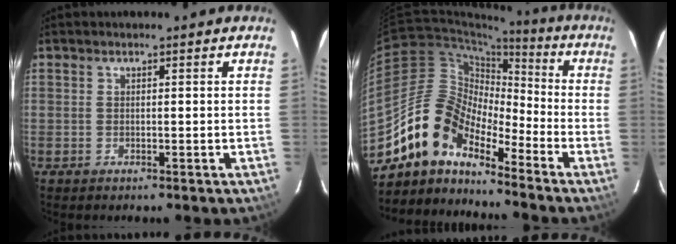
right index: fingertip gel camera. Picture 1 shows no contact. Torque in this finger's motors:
{"motor_torque": [0.62, -0.62, 0.74, 0.08]}